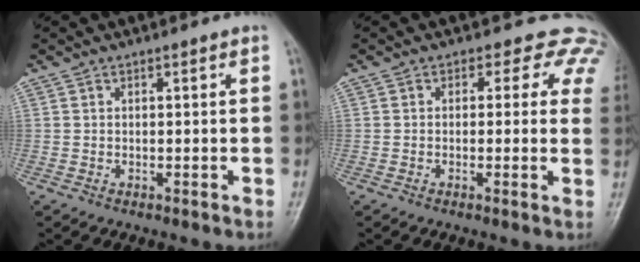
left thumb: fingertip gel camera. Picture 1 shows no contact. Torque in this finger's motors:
{"motor_torque": [0.08, 0.07, 0.10, -0.32, 0.01]}